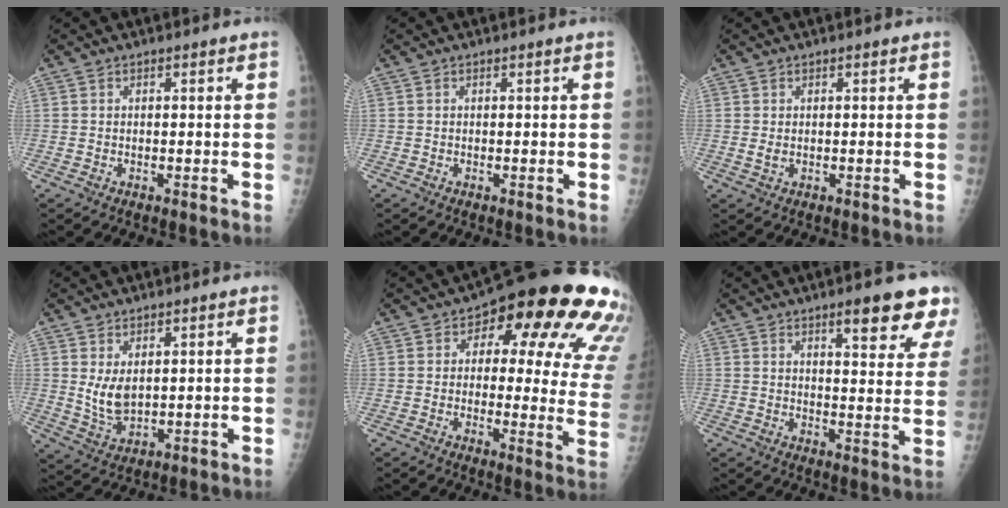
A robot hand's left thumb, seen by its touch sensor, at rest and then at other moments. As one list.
[{"total": 0.0}, {"total": 1.2, "force": [0.1, 0.7, 0.9], "torque": [-0.013, -0.004, 0.008]}, {"total": 5.4, "force": [1.5, 3.2, 4.1], "torque": [-0.062, -0.022, 0.042]}, {"total": 22.3, "force": [9.5, 9.7, 17.6], "torque": [-0.171, -0.015, 0.106]}, {"total": 12.4, "force": [8.3, 3.1, 8.7], "torque": [-0.074, -0.041, 0.102]}]